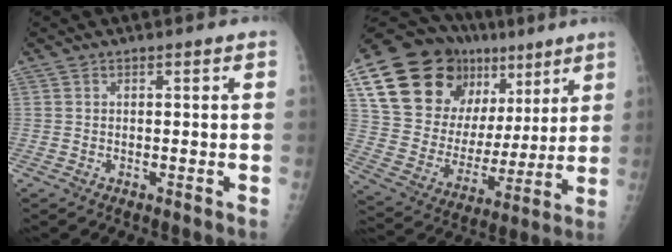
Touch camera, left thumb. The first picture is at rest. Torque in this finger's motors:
{"motor_torque": [2.69, 2.32, 1.89, -0.88, 0.33]}